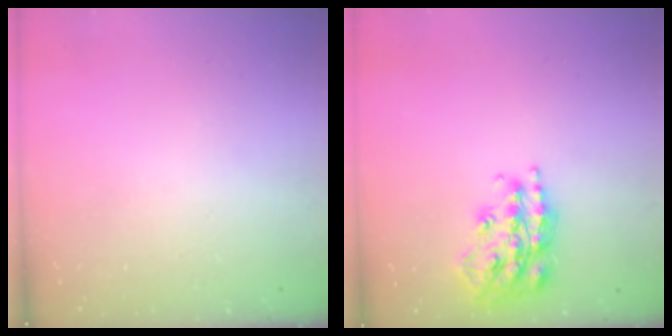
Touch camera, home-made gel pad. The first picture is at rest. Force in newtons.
{"total": 19.2, "press": 19.2, "slide": 1.3}